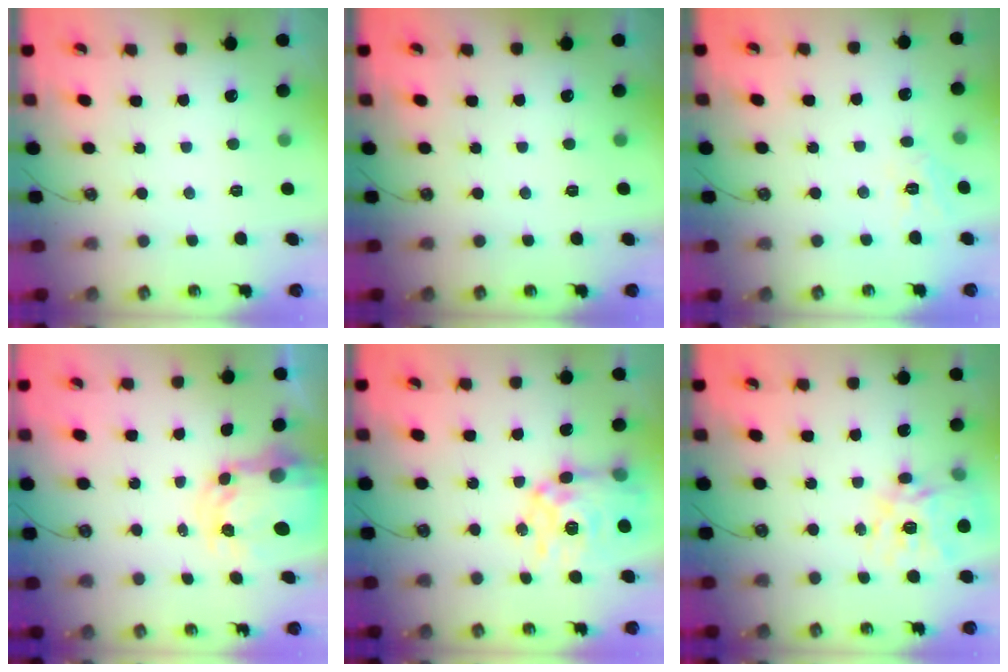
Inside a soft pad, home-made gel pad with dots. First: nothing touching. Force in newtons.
{"total": 0.0}
{"total": 7.5, "press": 7.4, "slide": 0.5}
{"total": 6.0, "press": 5.9, "slide": 0.5}
{"total": 15.7, "press": 15.6, "slide": 1.5}
{"total": 18.9, "press": 18.8, "slide": 1.8}